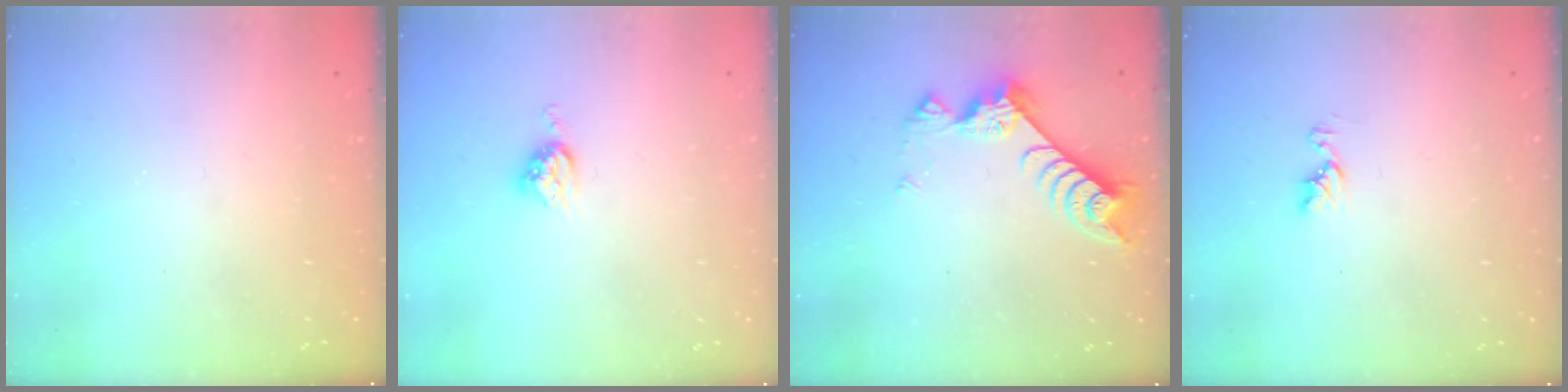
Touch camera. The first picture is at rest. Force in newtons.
{"total": 5.8, "press": 5.8, "slide": 0.3}
{"total": 9.0, "press": 9.0, "slide": 1.0}
{"total": 5.1, "press": 5.1, "slide": 0.6}